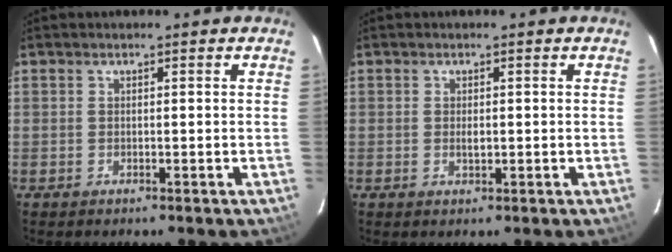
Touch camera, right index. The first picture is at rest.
{"total": 1.3, "force": [0.0, 0.6, 1.1], "torque": [-0.019, 0.001, 0.000]}